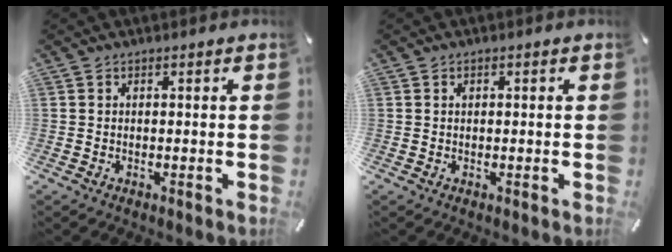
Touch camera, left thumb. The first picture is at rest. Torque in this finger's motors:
{"motor_torque": [0.24, 0.22, 0.14, -0.25, 0.03]}